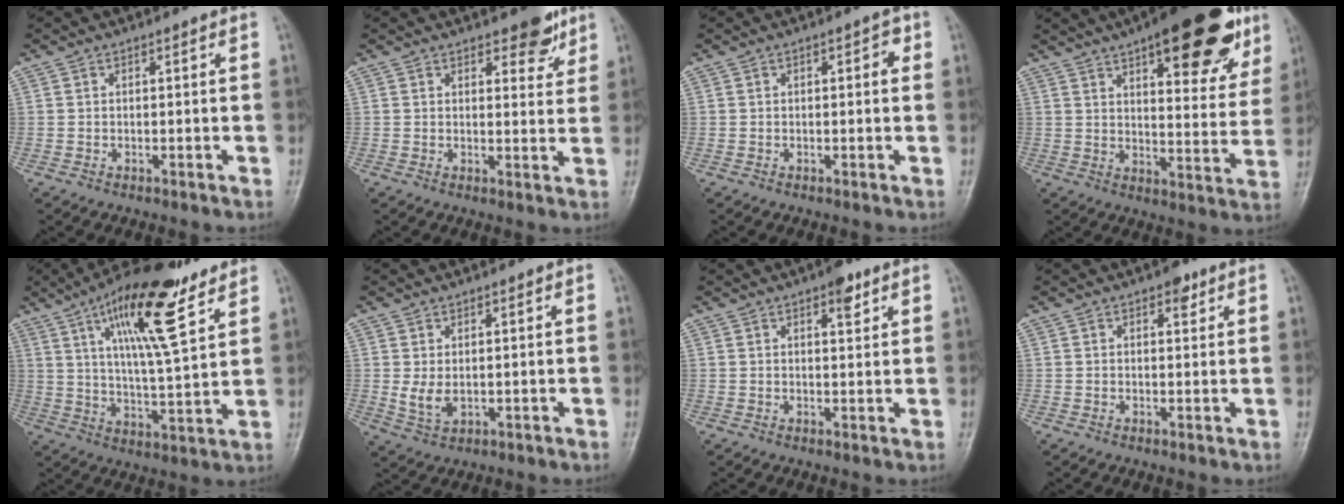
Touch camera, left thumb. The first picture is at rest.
{"total": 5.3, "force": [3.7, 2.4, 2.9], "torque": [-0.010, -0.021, 0.048]}
{"total": 2.2, "force": [0.5, 1.1, 1.9], "torque": [-0.014, 0.005, 0.002]}
{"total": 24.3, "force": [13.9, 8.8, 17.9], "torque": [-0.207, -0.028, 0.194]}
{"total": 18.0, "force": [9.7, 5.1, 14.3], "torque": [-0.216, -0.035, 0.161]}
{"total": 3.5, "force": [0.4, 2.4, 2.6], "torque": [-0.045, -0.013, 0.014]}
{"total": 3.9, "force": [2.2, 1.6, 2.7], "torque": [-0.024, -0.008, 0.028]}
{"total": 2.7, "force": [1.5, 1.5, 1.7], "torque": [-0.009, -0.003, 0.017]}